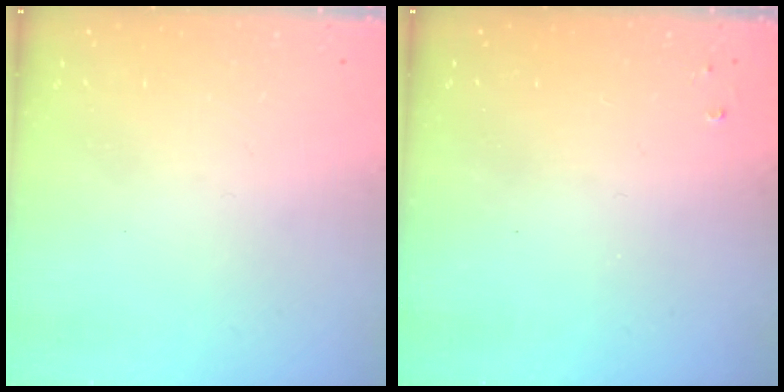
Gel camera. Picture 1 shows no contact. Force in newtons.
{"total": 1.8, "press": 1.8, "slide": 0.3}